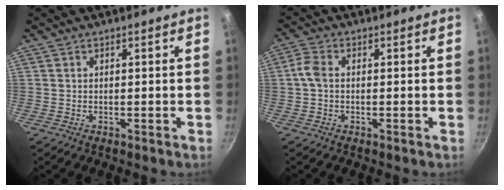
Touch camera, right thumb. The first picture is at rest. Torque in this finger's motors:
{"motor_torque": [0.99, 0.72, 0.70, -0.51, 0.05]}